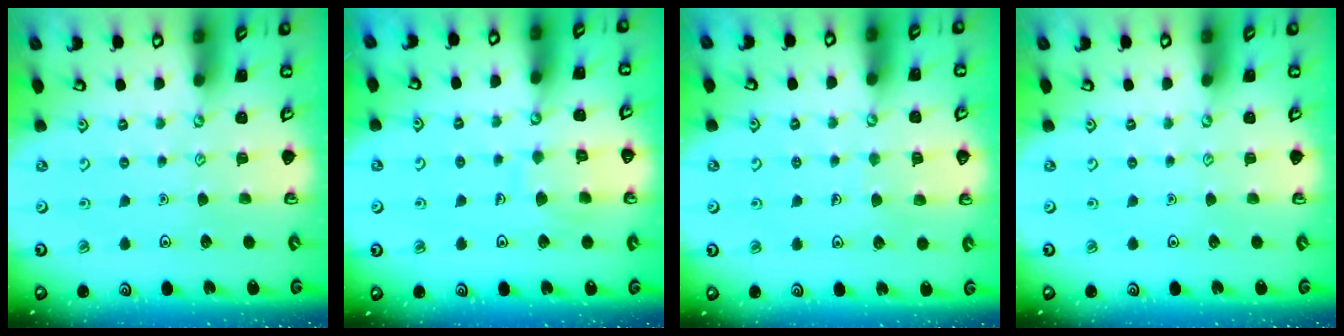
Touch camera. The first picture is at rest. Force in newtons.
{"total": 7.7, "press": 7.7, "slide": 0.8}
{"total": 4.5, "press": 4.5, "slide": 0.3}
{"total": 0.0}